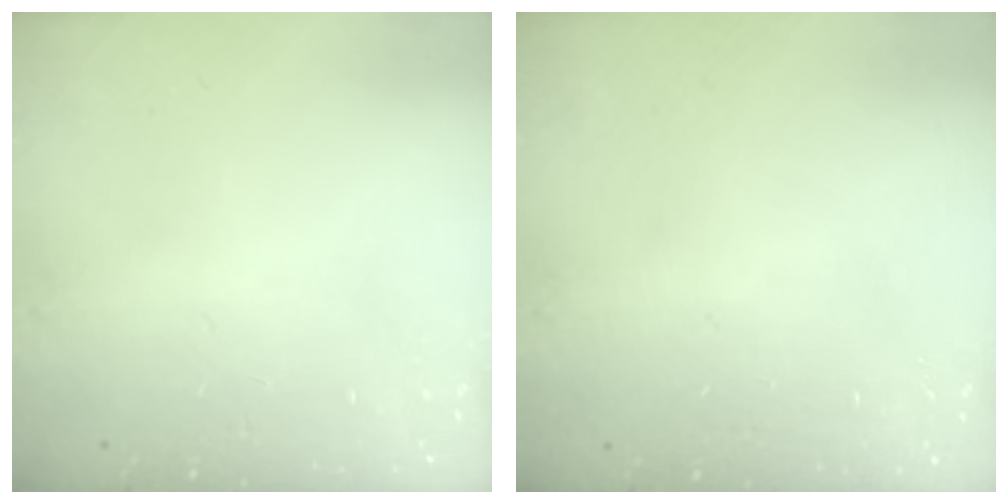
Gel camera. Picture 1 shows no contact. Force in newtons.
{"total": 0.0}